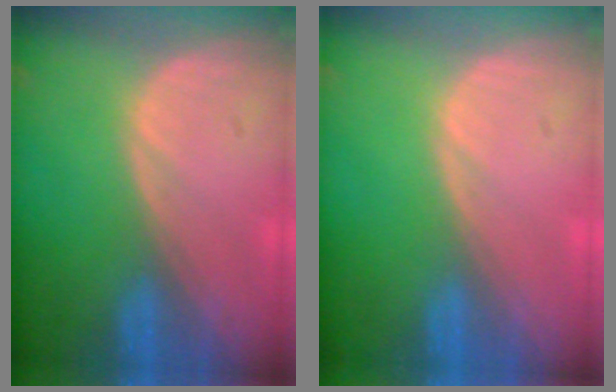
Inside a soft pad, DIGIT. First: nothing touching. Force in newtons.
{"total": 0.0}